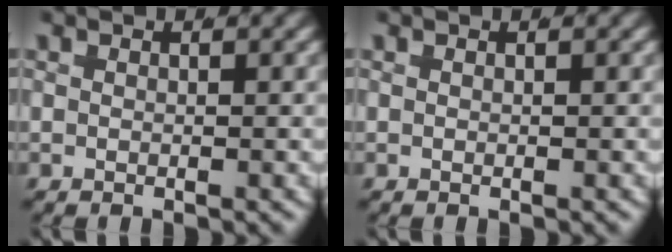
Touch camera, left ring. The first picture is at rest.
{"total": 0.0}